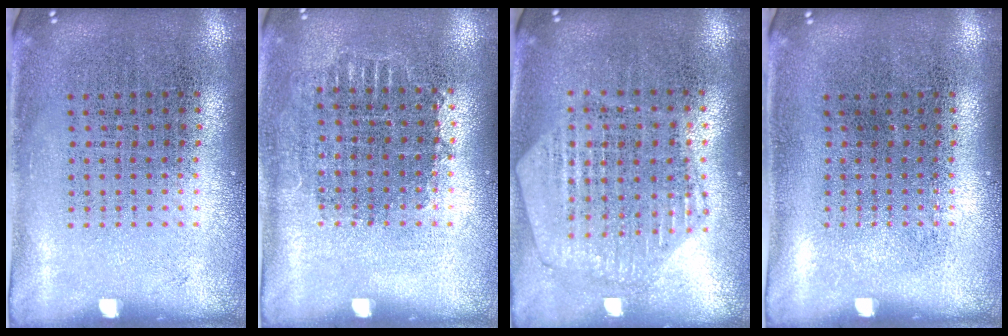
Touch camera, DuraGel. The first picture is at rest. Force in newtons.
{"total": 0.7, "press": 0.7, "slide": 0.1}
{"total": 1.1, "press": 1.1, "slide": 0.2}
{"total": 0.0}